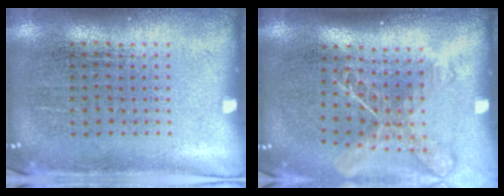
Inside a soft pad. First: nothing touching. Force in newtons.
{"total": 1.8, "press": 1.4, "slide": 1.2}